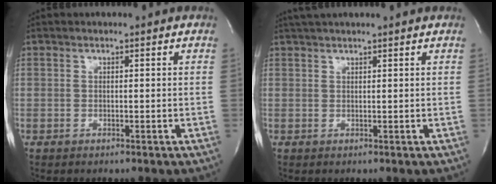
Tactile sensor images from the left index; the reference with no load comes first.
{"total": 4.4, "force": [3.9, -0.2, 2.1], "torque": [-0.032, 0.026, 0.059]}